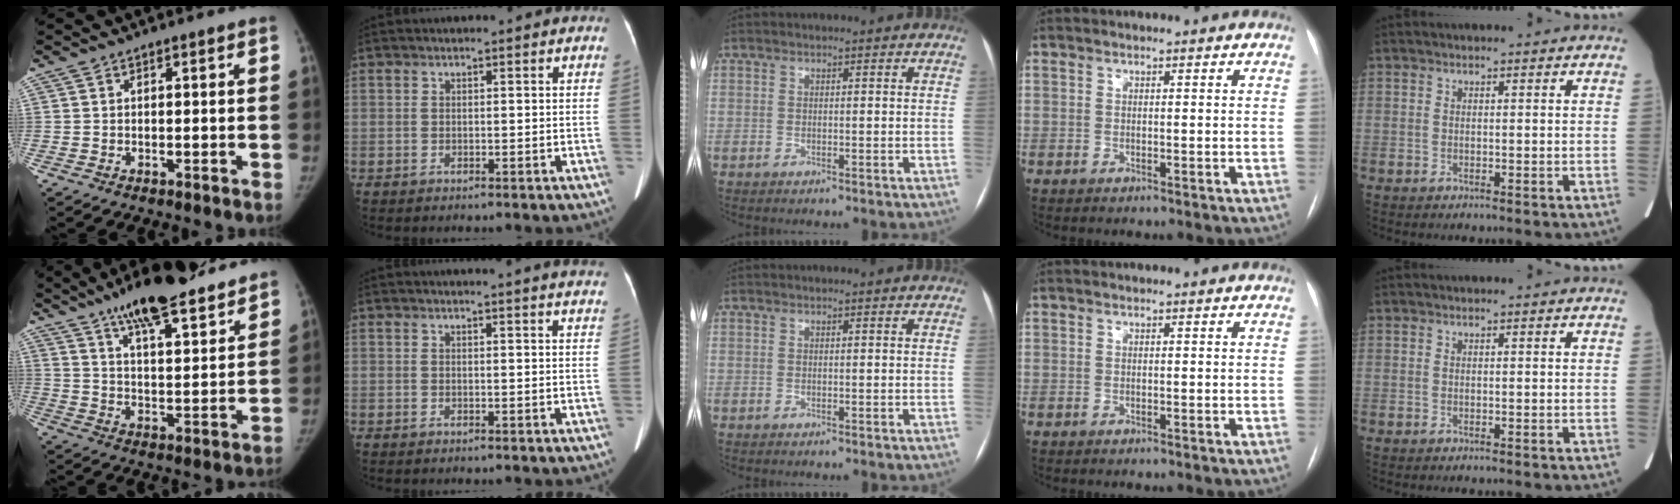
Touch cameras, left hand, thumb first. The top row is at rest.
{"thumb": {"total": 20.2, "force": [15.5, 5.1, 11.9], "torque": [-0.152, -0.056, 0.243]}, "index": {"total": 11.4, "force": [10.9, -0.3, 3.5], "torque": [-0.041, -0.028, 0.105]}}